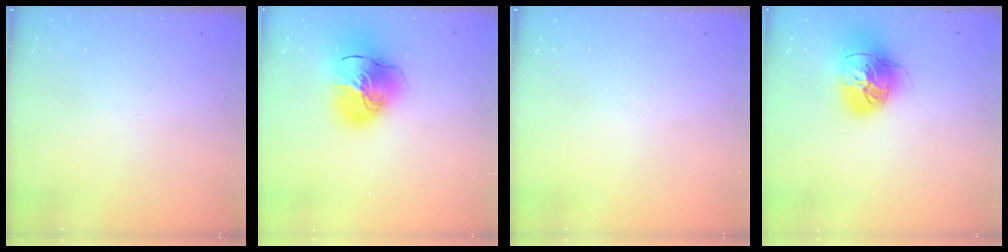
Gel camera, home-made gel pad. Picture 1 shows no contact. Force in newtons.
{"total": 18.1, "press": 17.9, "slide": 2.6}
{"total": 0.0}
{"total": 16.2, "press": 16.1, "slide": 2.0}